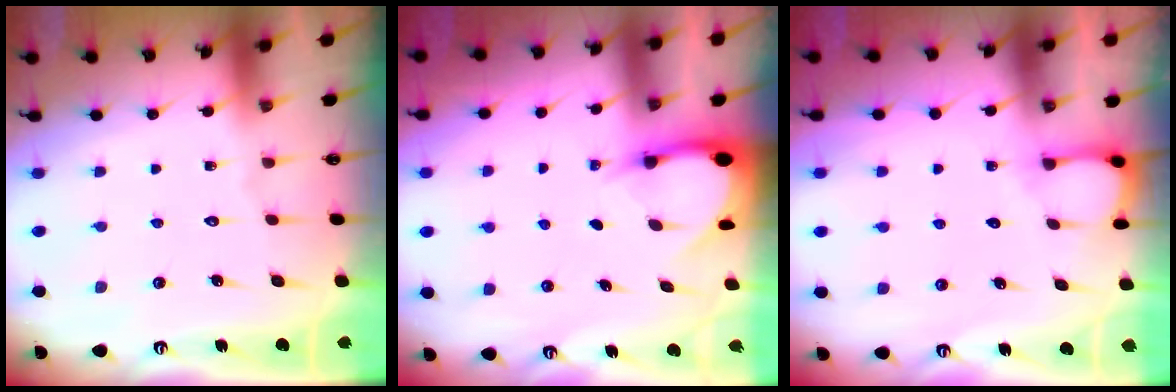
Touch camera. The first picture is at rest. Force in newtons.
{"total": 3.7, "press": 3.7, "slide": 0.2}
{"total": 2.9, "press": 2.9, "slide": 0.4}